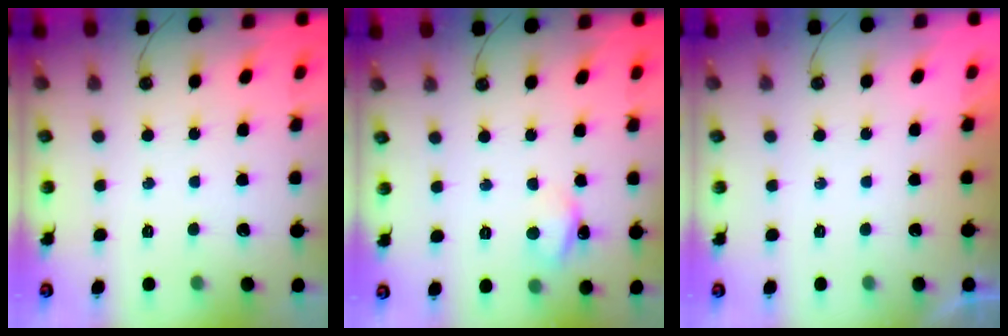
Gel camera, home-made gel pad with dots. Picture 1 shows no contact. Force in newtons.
{"total": 4.0, "press": 3.9, "slide": 0.5}
{"total": 0.0}